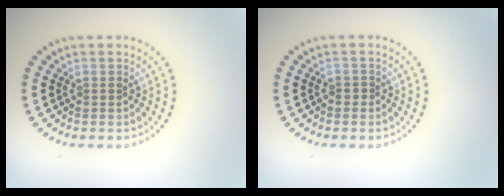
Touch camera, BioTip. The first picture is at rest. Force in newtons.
{"total": 0.6, "press": 0.3, "slide": 0.4}